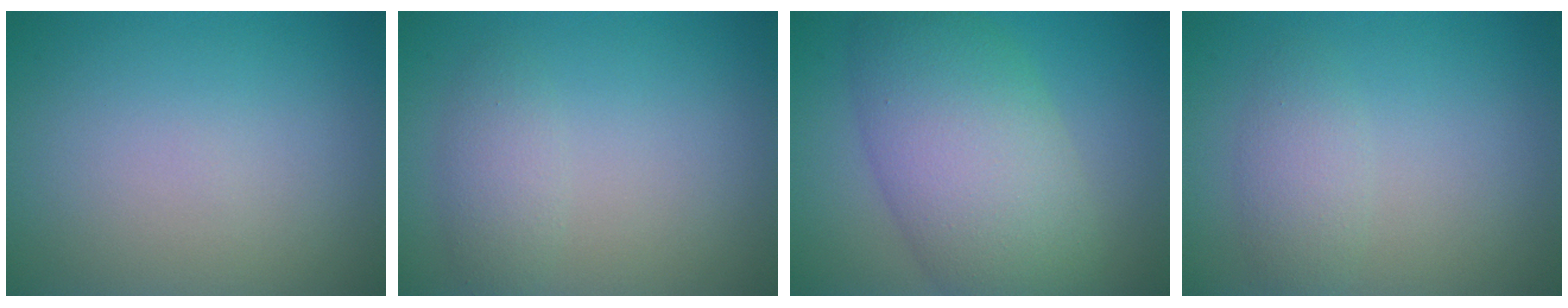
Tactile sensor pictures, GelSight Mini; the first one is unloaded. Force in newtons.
{"total": 2.0, "press": 2.0, "slide": 0.1}
{"total": 9.1, "press": 9.1, "slide": 0.5}
{"total": 2.2, "press": 2.2, "slide": 0.1}